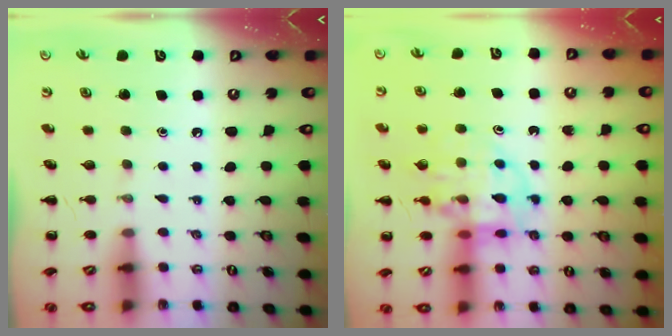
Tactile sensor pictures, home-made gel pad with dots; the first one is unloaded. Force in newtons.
{"total": 12.2, "press": 11.9, "slide": 2.7}